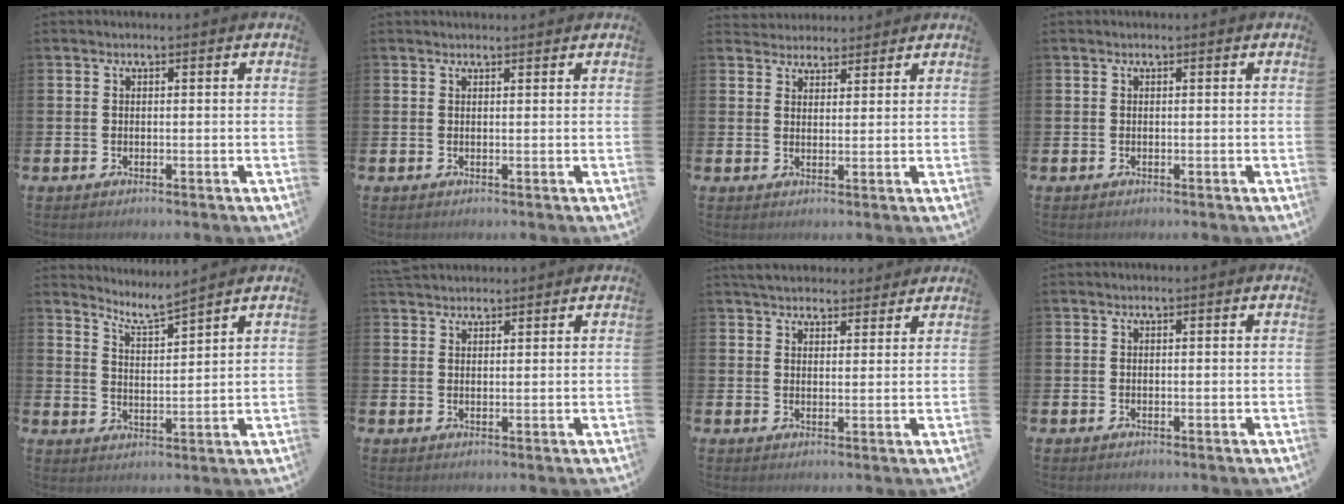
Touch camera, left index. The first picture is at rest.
{"total": 0.8, "force": [0.8, 0.1, 0.1], "torque": [0.011, -0.004, 0.011]}
{"total": 3.2, "force": [3.0, 1.1, -0.4], "torque": [-0.001, -0.009, 0.055]}
{"total": 0.0}
{"total": 4.8, "force": [4.7, -0.1, 1.0], "torque": [-0.036, -0.029, 0.081]}
{"total": 2.6, "force": [2.5, 0.7, 0.2], "torque": [0.000, -0.010, 0.045]}
{"total": 4.3, "force": [4.1, 1.3, 0.4], "torque": [-0.014, -0.016, 0.076]}
{"total": 0.0}